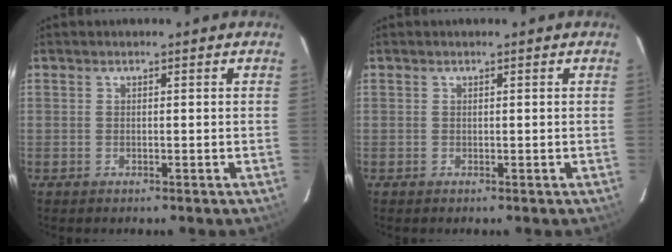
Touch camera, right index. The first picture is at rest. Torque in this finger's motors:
{"motor_torque": [0.05, -0.05, -0.03, 0.00]}